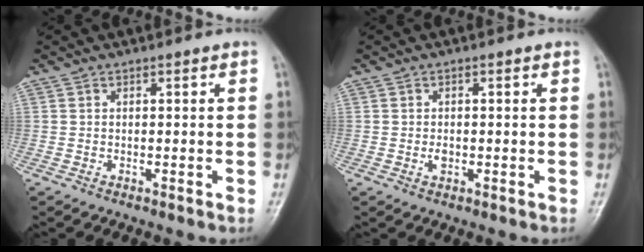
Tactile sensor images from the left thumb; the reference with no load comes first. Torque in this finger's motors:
{"motor_torque": [-0.28, 0.41, 0.10, -0.07, 0.00]}